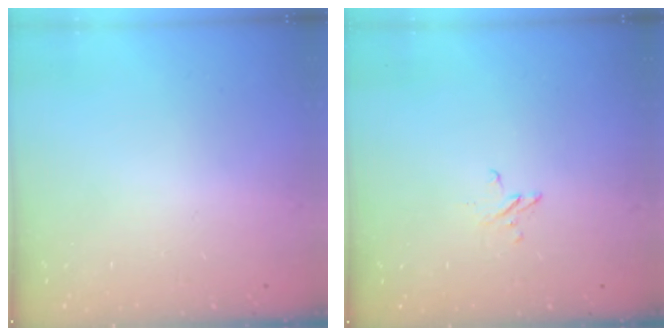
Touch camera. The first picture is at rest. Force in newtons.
{"total": 2.7, "press": 2.7, "slide": 0.2}